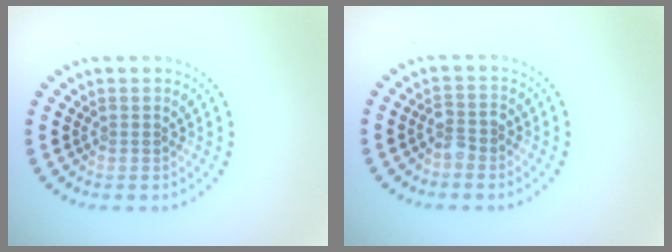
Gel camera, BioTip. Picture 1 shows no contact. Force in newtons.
{"total": 1.7, "press": 1.4, "slide": 0.9}